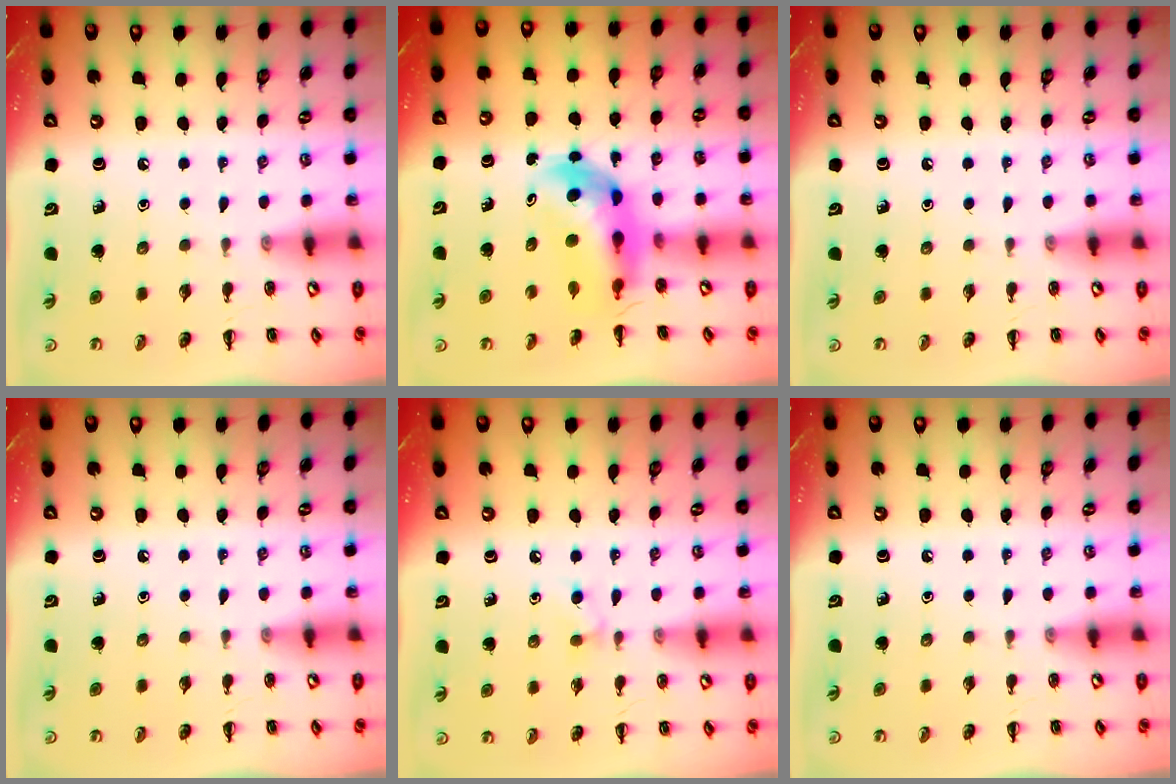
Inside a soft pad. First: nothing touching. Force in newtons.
{"total": 6.9, "press": 6.7, "slide": 1.5}
{"total": 0.0}
{"total": 0.0}
{"total": 4.2, "press": 4.0, "slide": 1.5}
{"total": 0.0}